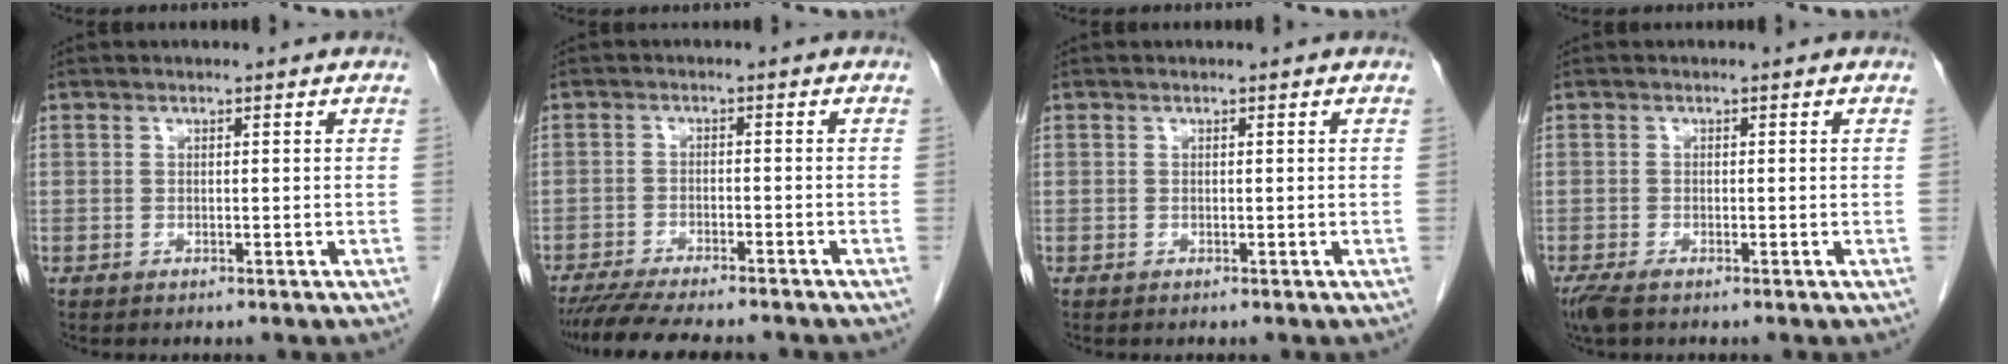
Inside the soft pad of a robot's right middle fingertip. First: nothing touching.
{"total": 11.5, "force": [-10.1, 1.7, 5.3], "torque": [-0.076, -0.014, -0.149]}
{"total": 0.0}
{"total": 2.8, "force": [-2.1, 0.8, 1.8], "torque": [-0.041, -0.010, -0.036]}